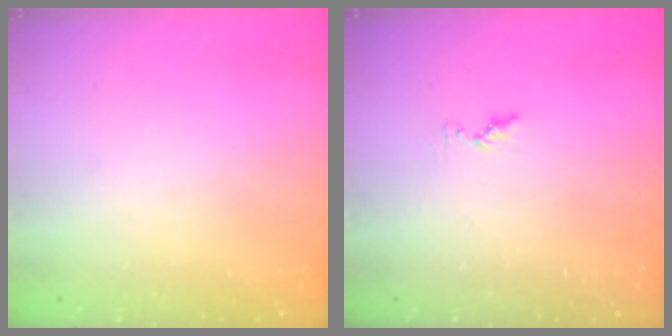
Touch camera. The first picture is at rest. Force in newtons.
{"total": 5.6, "press": 5.6, "slide": 0.5}